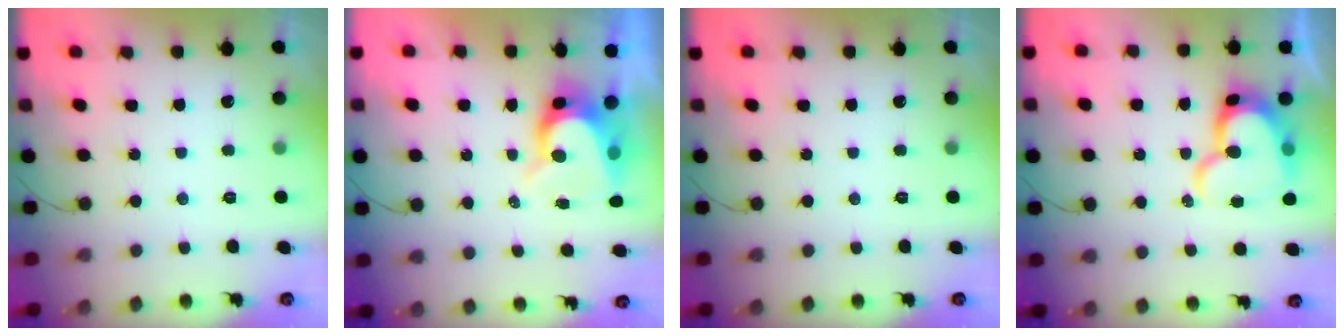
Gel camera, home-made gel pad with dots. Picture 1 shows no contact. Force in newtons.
{"total": 7.5, "press": 7.5, "slide": 0.5}
{"total": 0.0}
{"total": 16.3, "press": 16.2, "slide": 1.2}